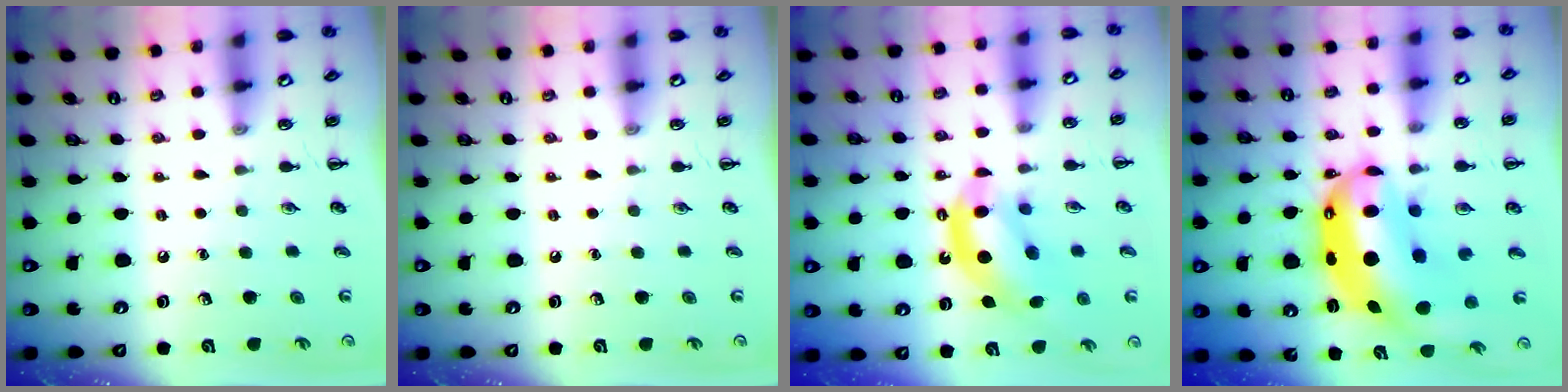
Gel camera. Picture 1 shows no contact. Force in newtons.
{"total": 0.0}
{"total": 11.9, "press": 11.5, "slide": 3.0}
{"total": 14.6, "press": 14.1, "slide": 3.8}